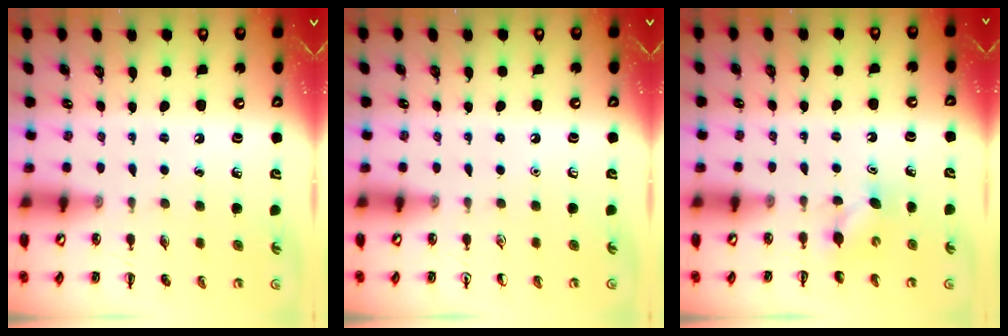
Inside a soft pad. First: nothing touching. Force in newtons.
{"total": 0.0}
{"total": 3.3, "press": 3.2, "slide": 0.9}